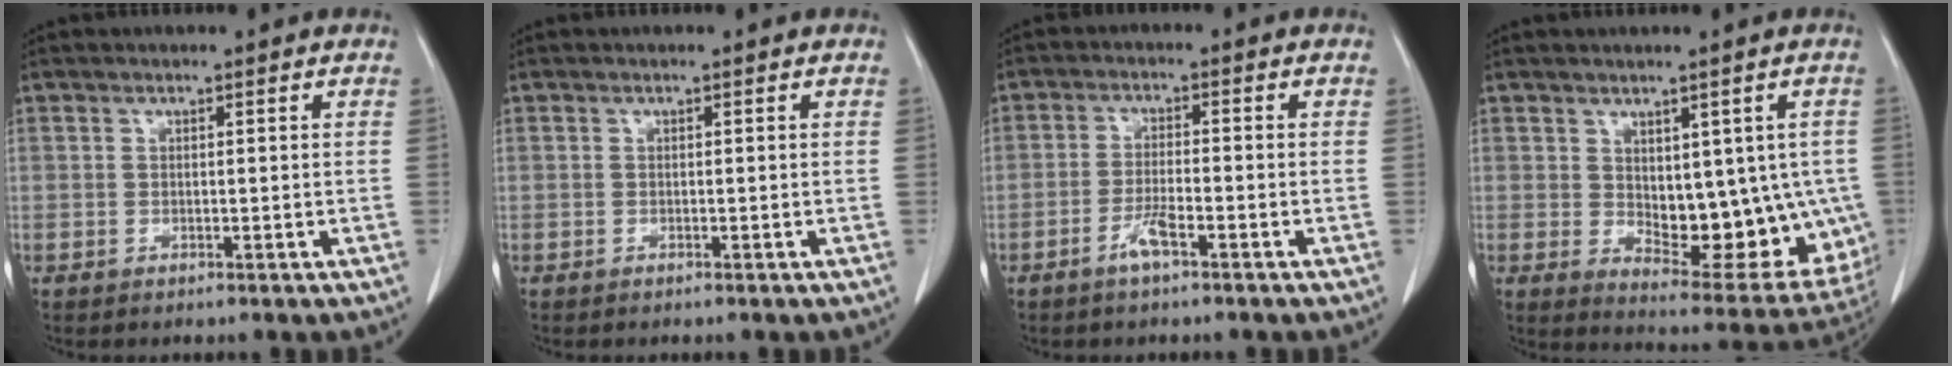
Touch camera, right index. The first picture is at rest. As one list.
[{"total": 0.0}, {"total": 3.5, "force": [-2.1, 0.3, 2.8], "torque": [-0.057, -0.001, -0.040]}, {"total": 14.7, "force": [-0.8, 7.3, 12.8], "torque": [-0.146, -0.005, 0.014]}]